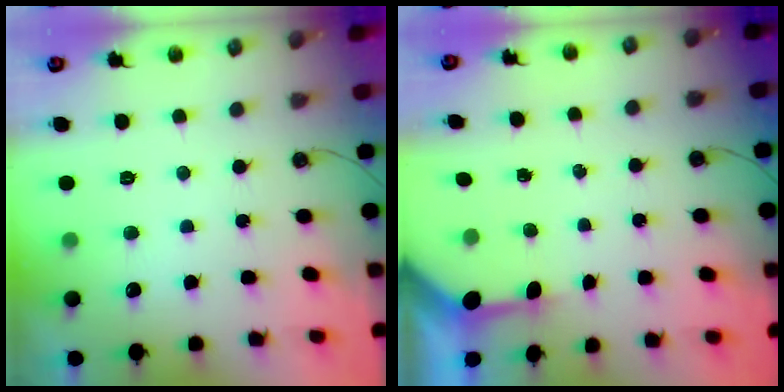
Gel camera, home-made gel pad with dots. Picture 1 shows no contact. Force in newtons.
{"total": 3.2, "press": 3.2, "slide": 0.3}